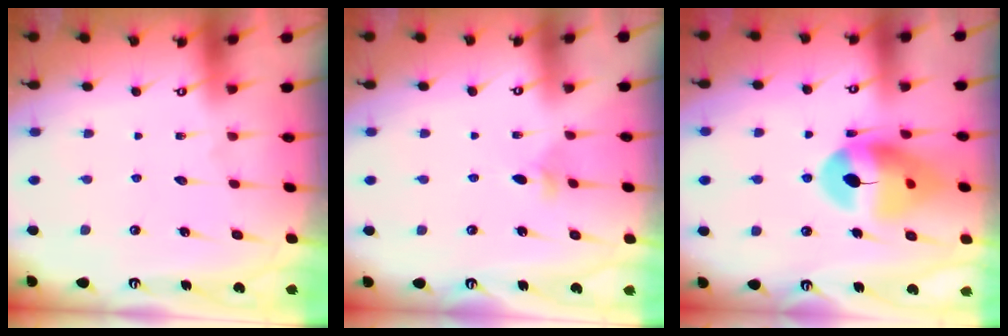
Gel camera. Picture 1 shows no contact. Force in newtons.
{"total": 3.2, "press": 3.1, "slide": 0.6}
{"total": 13.0, "press": 12.9, "slide": 1.5}